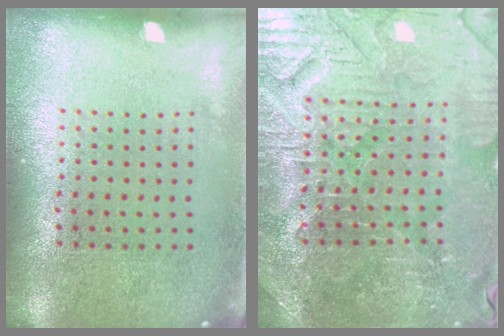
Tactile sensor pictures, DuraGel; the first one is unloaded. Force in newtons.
{"total": 3.8, "press": 3.7, "slide": 0.5}